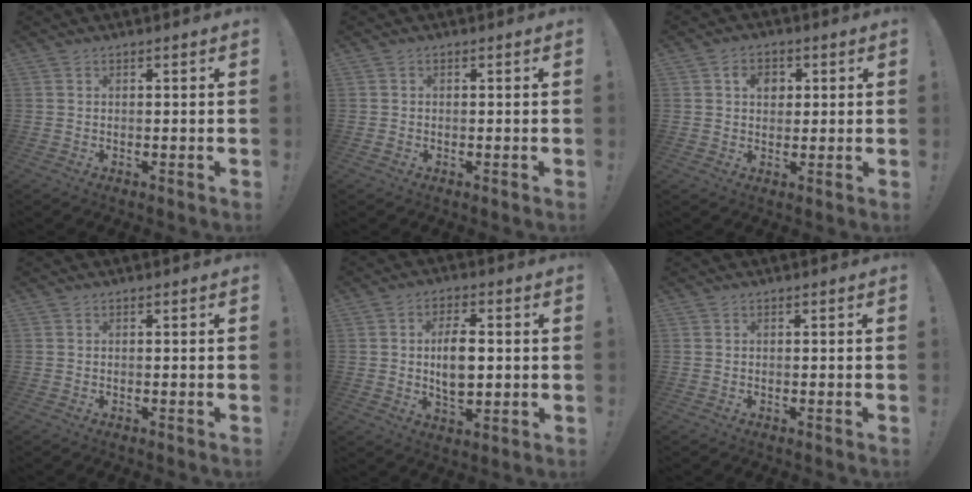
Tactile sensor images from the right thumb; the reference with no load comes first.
{"total": 0.7, "force": [-0.4, 0.5, 0.4], "torque": [-0.007, 0.003, -0.006]}
{"total": 5.3, "force": [1.5, 4.1, 2.9], "torque": [-0.045, 0.003, 0.024]}
{"total": 0.0}
{"total": 9.3, "force": [0.3, 5.4, 7.6], "torque": [-0.133, -0.001, 0.000]}
{"total": 0.0}